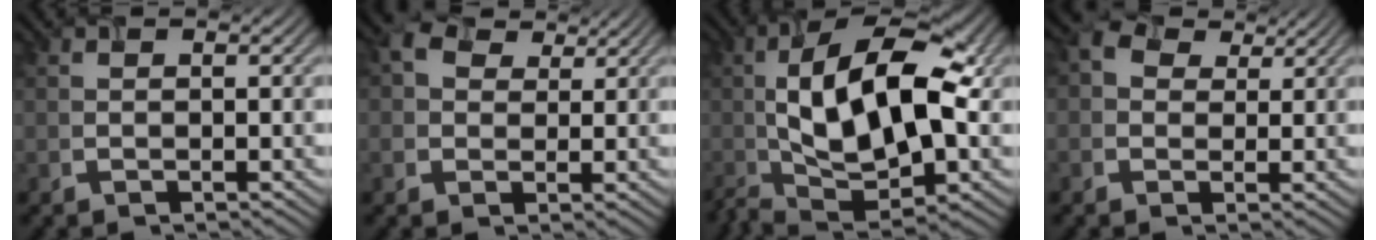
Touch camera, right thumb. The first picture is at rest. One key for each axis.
{"total": 2.9, "fx": 1.3, "fy": 2.5, "fz": 0.7, "tx": -0.022, "ty": 0.002, "tz": 0.028}
{"total": 14.5, "fx": -0.4, "fy": 6.8, "fz": 12.8, "tx": -0.230, "ty": 0.008, "tz": -0.006}
{"total": 2.5, "fx": 0.9, "fy": 2.3, "fz": 0.6, "tx": -0.014, "ty": 0.001, "tz": 0.014}